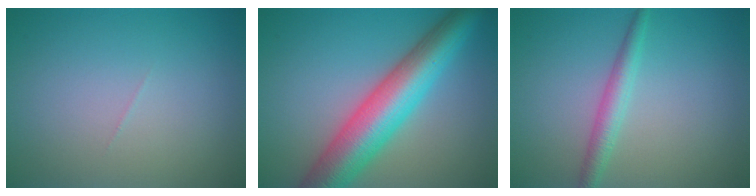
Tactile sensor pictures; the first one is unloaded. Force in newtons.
{"total": 9.0, "press": 9.0, "slide": 0.2}
{"total": 2.3, "press": 2.3, "slide": 0.0}